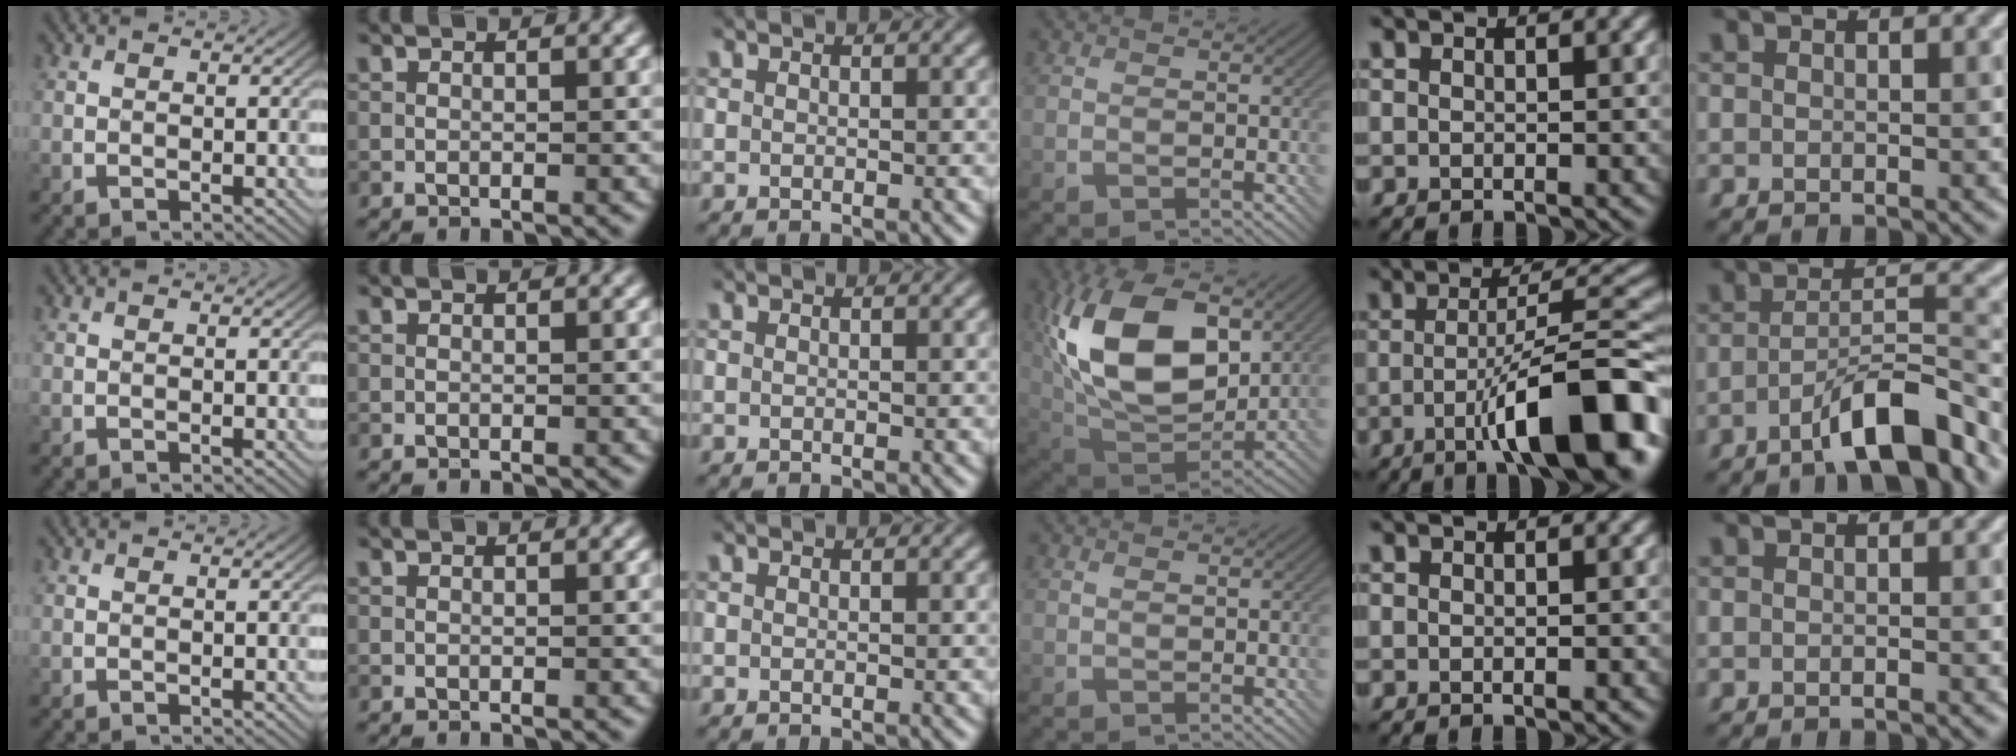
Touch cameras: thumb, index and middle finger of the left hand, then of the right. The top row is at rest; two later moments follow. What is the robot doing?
{"motion": "insert", "object": "bottle cap"}